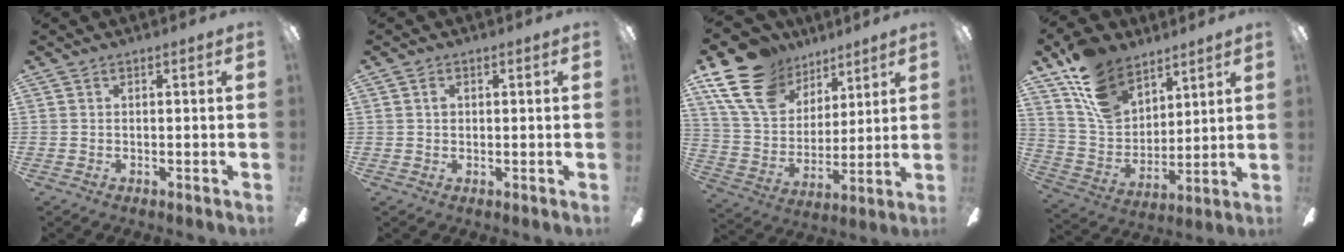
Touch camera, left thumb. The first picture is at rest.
{"total": 1.6, "force": [0.6, 1.3, 0.9], "torque": [-0.011, 0.002, 0.008]}
{"total": 20.5, "force": [12.3, 12.9, 10.1], "torque": [-0.202, -0.051, 0.231]}
{"total": 16.0, "force": [11.2, 9.6, 6.2], "torque": [-0.136, -0.056, 0.220]}